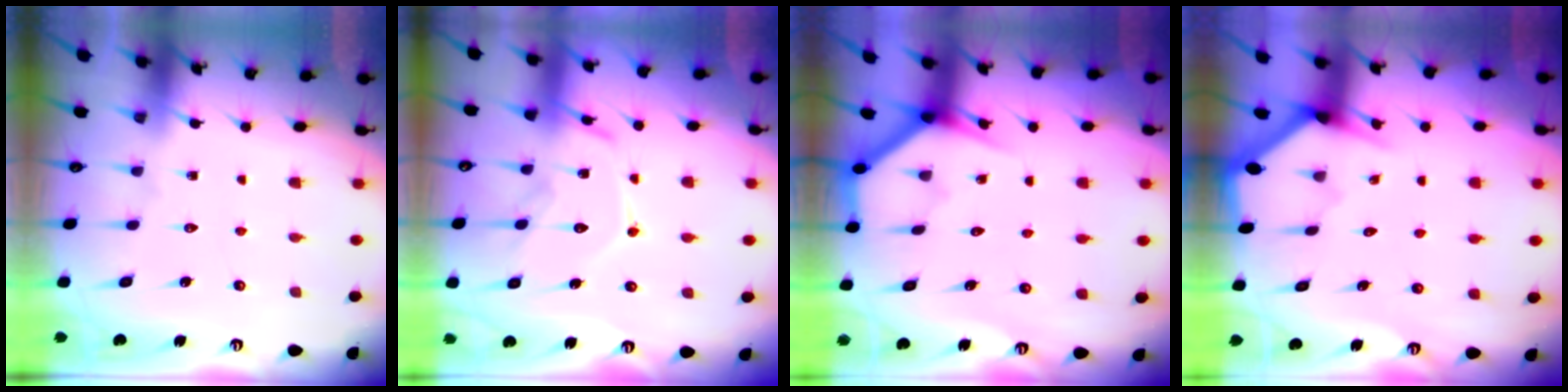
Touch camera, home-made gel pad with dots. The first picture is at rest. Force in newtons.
{"total": 12.1, "press": 12.1, "slide": 0.8}
{"total": 3.8, "press": 3.8, "slide": 0.3}
{"total": 2.9, "press": 2.9, "slide": 0.2}